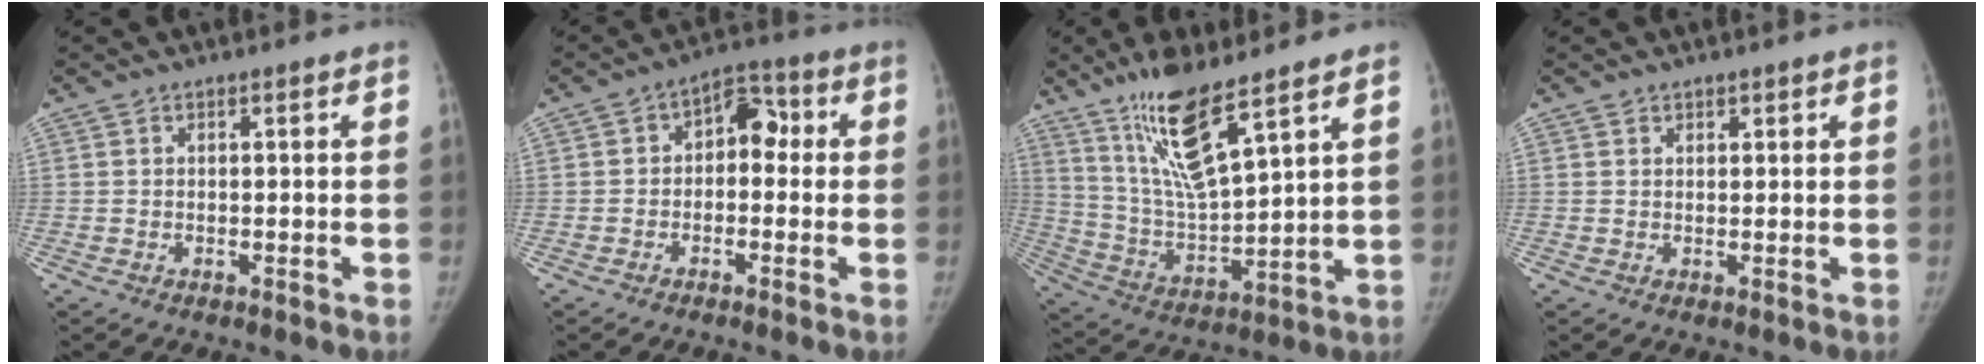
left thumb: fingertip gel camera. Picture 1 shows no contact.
{"total": 5.9, "force": [0.2, 4.4, 4.0], "torque": [-0.022, 0.022, -0.010]}
{"total": 14.9, "force": [9.9, 2.9, 10.8], "torque": [-0.193, -0.061, 0.204]}
{"total": 1.4, "force": [1.0, 1.0, 0.0], "torque": [0.022, -0.004, 0.008]}